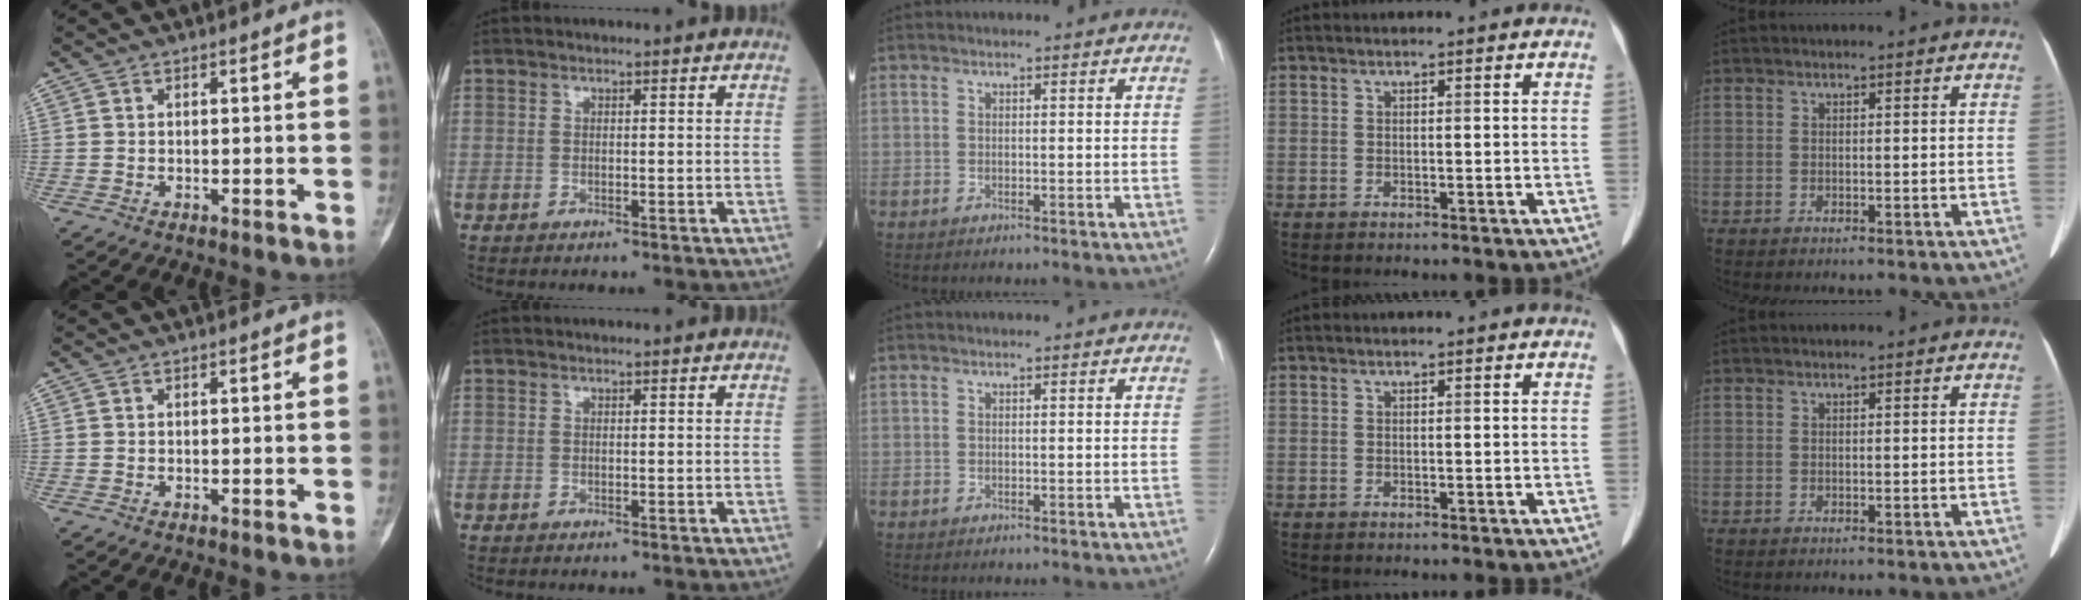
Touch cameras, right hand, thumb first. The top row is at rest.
{}